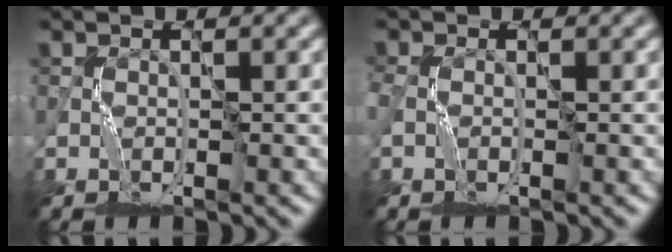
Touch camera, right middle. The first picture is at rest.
{"total": 1.4, "force": [-0.1, 1.1, 0.9], "torque": [-0.028, 0.000, -0.008]}